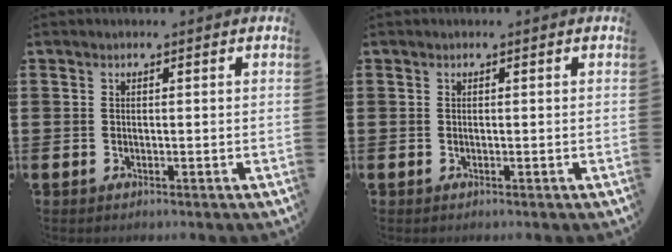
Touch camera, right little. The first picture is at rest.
{"total": 0.0}